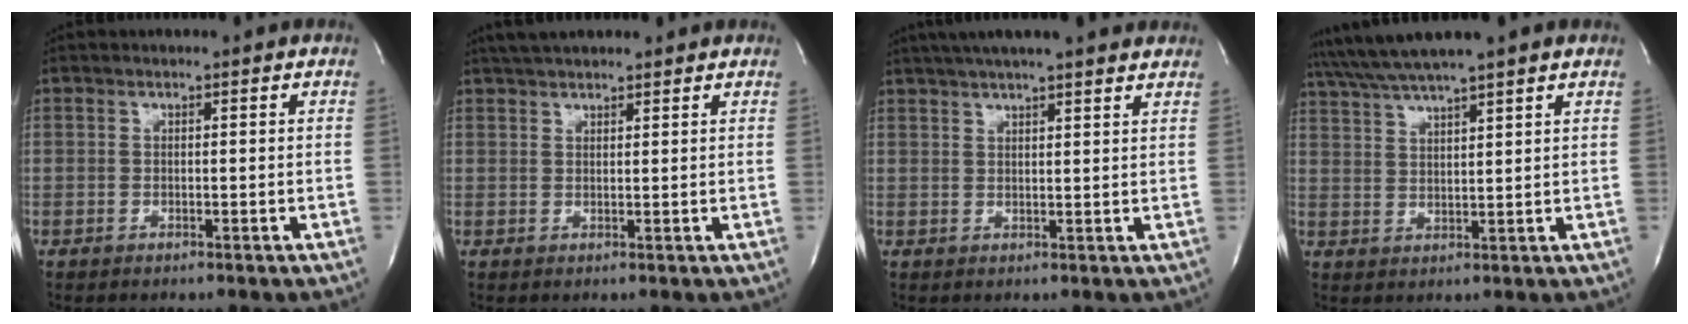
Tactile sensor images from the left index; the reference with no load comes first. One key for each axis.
{"total": 5.7, "fx": 5.0, "fy": 1.3, "fz": 2.4, "tx": -0.041, "ty": 0.033, "tz": 0.081}
{"total": 15.3, "fx": 13.1, "fy": 1.8, "fz": 7.7, "tx": -0.129, "ty": 0.040, "tz": 0.174}
{"total": 8.6, "fx": 7.3, "fy": -0.7, "fz": 4.4, "tx": -0.084, "ty": 0.030, "tz": 0.123}